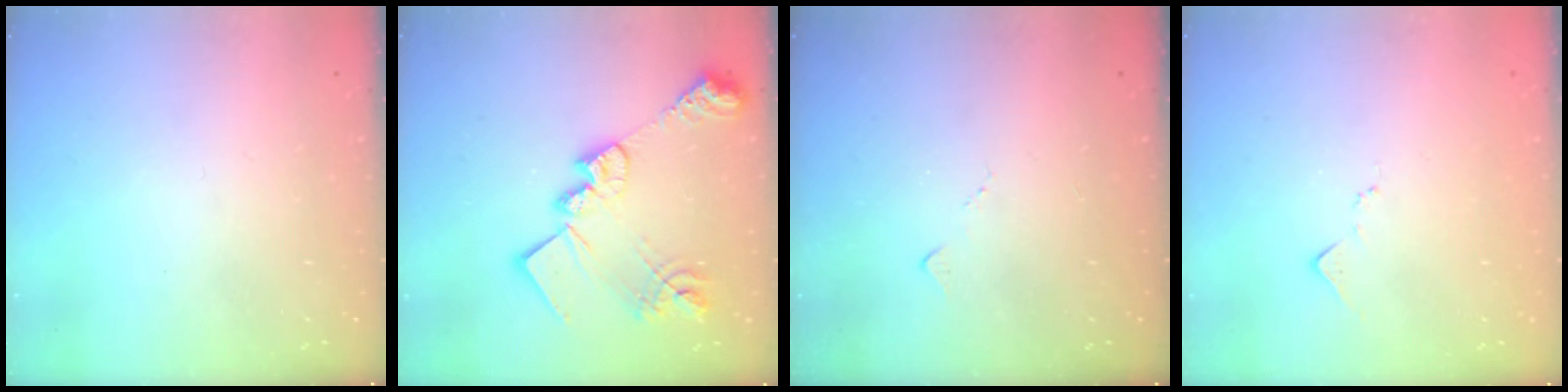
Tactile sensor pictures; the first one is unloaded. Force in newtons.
{"total": 21.7, "press": 21.7, "slide": 1.2}
{"total": 5.8, "press": 5.7, "slide": 0.8}
{"total": 7.2, "press": 7.2, "slide": 0.3}